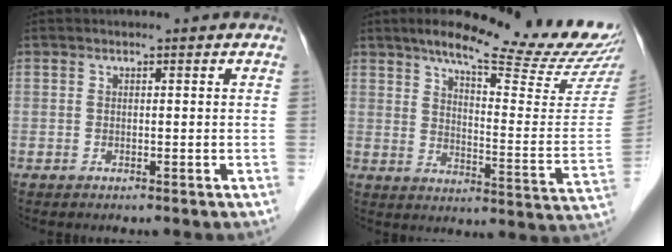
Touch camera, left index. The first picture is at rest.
{"total": 23.0, "force": [19.4, 1.5, 12.3], "torque": [-0.171, -0.054, 0.248]}